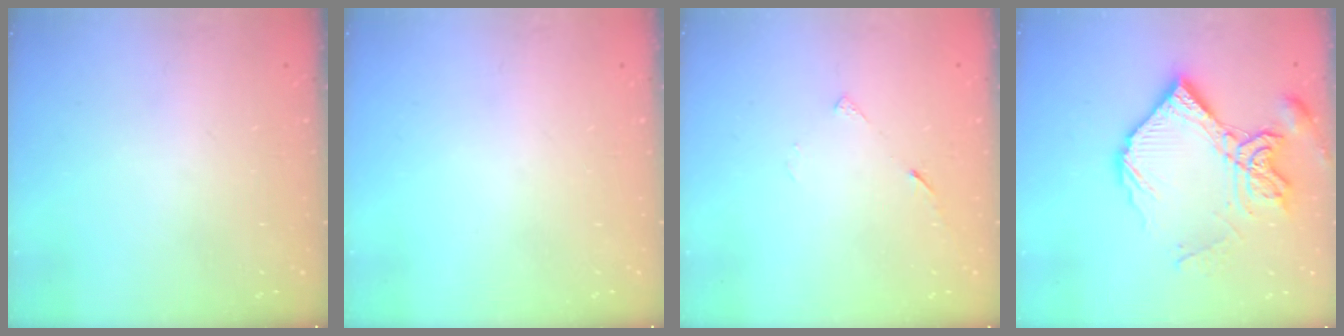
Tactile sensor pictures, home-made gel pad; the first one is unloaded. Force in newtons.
{"total": 0.0}
{"total": 3.8, "press": 3.8, "slide": 0.6}
{"total": 17.3, "press": 17.2, "slide": 1.9}